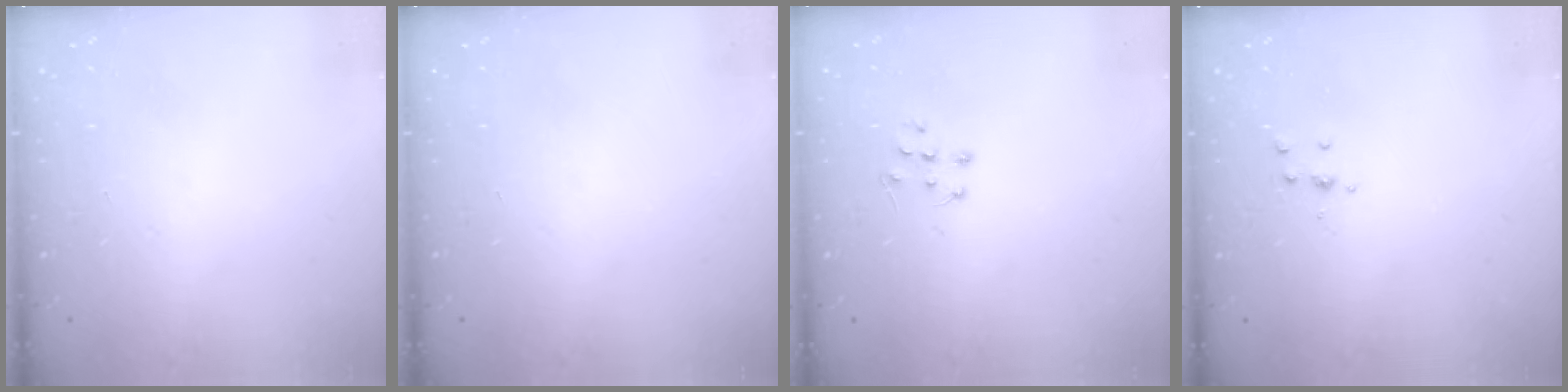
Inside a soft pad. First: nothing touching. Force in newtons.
{"total": 0.0}
{"total": 6.1, "press": 6.1, "slide": 0.4}
{"total": 3.3, "press": 3.3, "slide": 0.4}